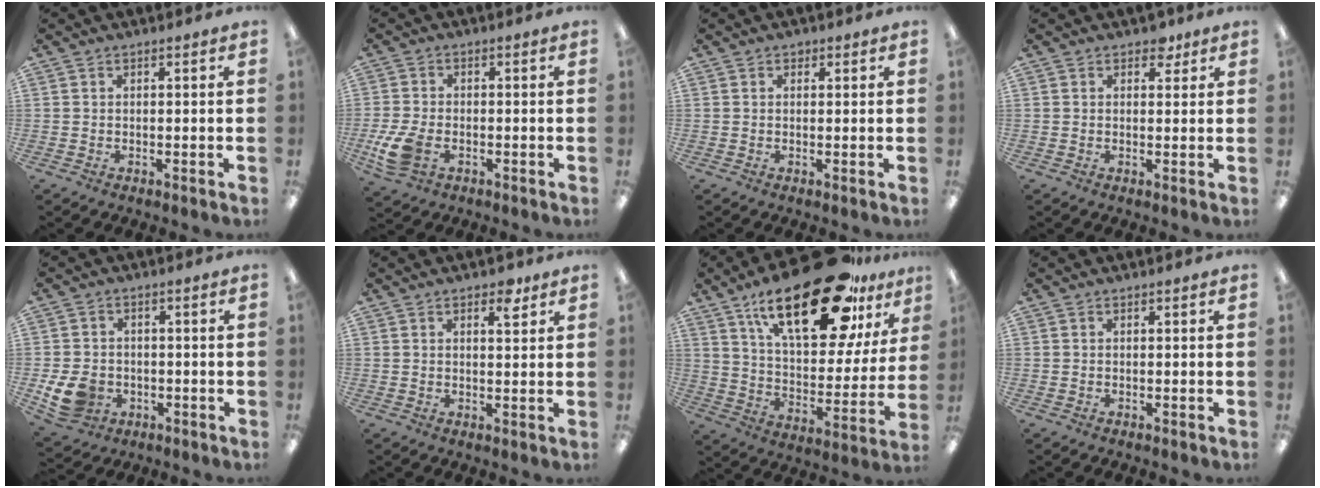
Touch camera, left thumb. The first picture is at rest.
{"total": 8.1, "force": [-2.7, 5.1, 5.7], "torque": [-0.132, 0.001, -0.048]}
{"total": 0.9, "force": [0.6, 0.7, 0.3], "torque": [0.002, 0.000, 0.008]}
{"total": 3.2, "force": [2.1, 2.1, 1.3], "torque": [-0.004, -0.004, 0.035]}
{"total": 8.7, "force": [-2.5, 6.8, 4.8], "torque": [-0.101, 0.006, -0.046]}
{"total": 4.1, "force": [2.7, 1.8, 2.5], "torque": [-0.023, -0.008, 0.041]}
{"total": 28.3, "force": [17.4, 11.2, 19.3], "torque": [-0.292, -0.095, 0.286]}
{"total": 0.0}